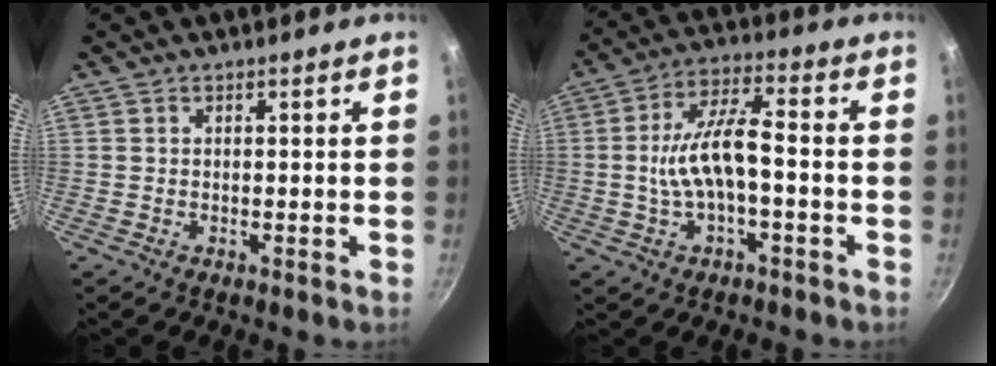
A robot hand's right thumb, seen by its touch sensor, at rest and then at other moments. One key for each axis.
{"total": 10.8, "fx": -1.7, "fy": 4.2, "fz": 9.8, "tx": -0.173, "ty": 0.037, "tz": -0.036}